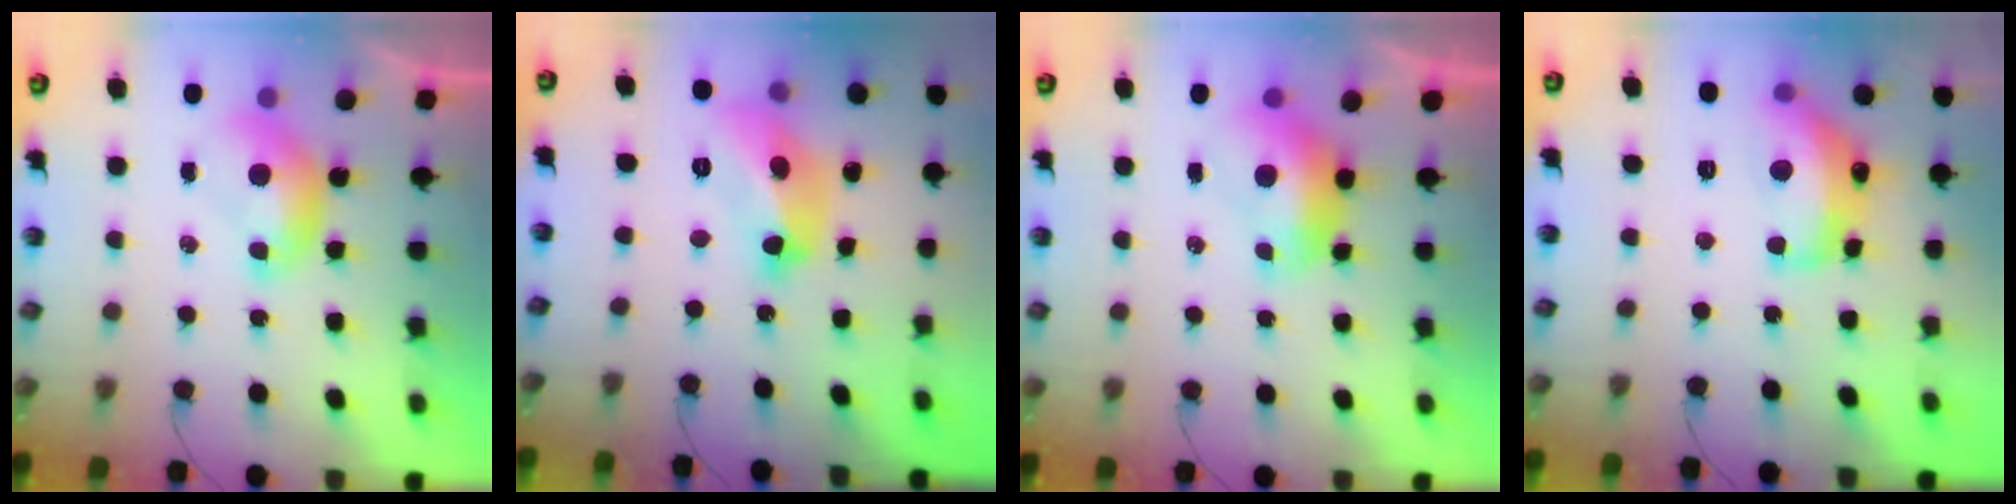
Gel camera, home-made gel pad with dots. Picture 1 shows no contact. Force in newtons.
{"total": 13.6, "press": 13.5, "slide": 1.0}
{"total": 1.7, "press": 1.5, "slide": 0.7}
{"total": 10.2, "press": 10.2, "slide": 1.0}